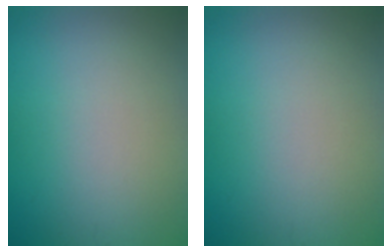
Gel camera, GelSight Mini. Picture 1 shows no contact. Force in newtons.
{"total": 0.0}